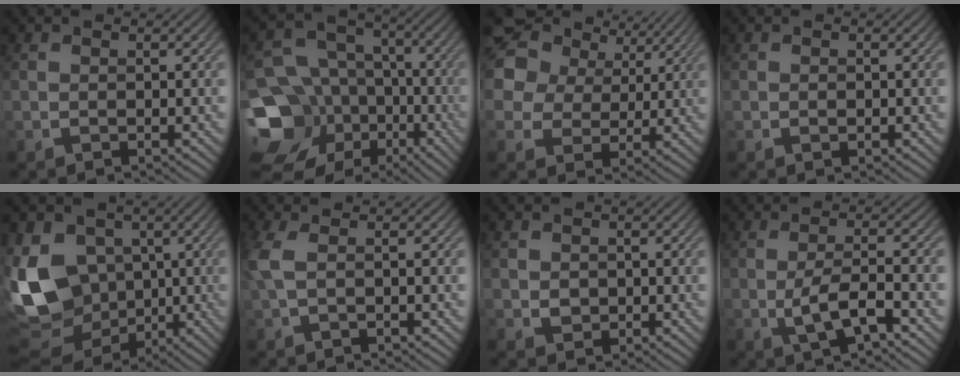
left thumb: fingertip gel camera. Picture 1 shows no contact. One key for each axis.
{"total": 17.8, "fx": -5.8, "fy": 14.7, "fz": 8.1, "tx": -0.217, "ty": -0.018, "tz": -0.081}
{"total": 15.7, "fx": 8.3, "fy": 11.3, "fz": 7.1, "tx": -0.231, "ty": 0.045, "tz": 0.176}
{"total": 0.5, "fx": -0.2, "fy": 0.3, "fz": 0.3, "tx": -0.003, "ty": -0.003, "tz": -0.003}
{"total": 17.0, "fx": -0.9, "fy": 13.4, "fz": 10.4, "tx": -0.254, "ty": -0.016, "tz": -0.003}
{"total": 3.0, "fx": 0.3, "fy": 0.8, "fz": 2.8, "tx": -0.071, "ty": 0.009, "tz": -0.002}
{"total": 1.5, "fx": -0.1, "fy": 1.4, "fz": 0.6, "tx": -0.013, "ty": -0.006, "tz": -0.003}
{"total": 5.4, "fx": -1.9, "fy": 1.5, "fz": 4.8, "tx": -0.099, "ty": 0.001, "tz": -0.035}